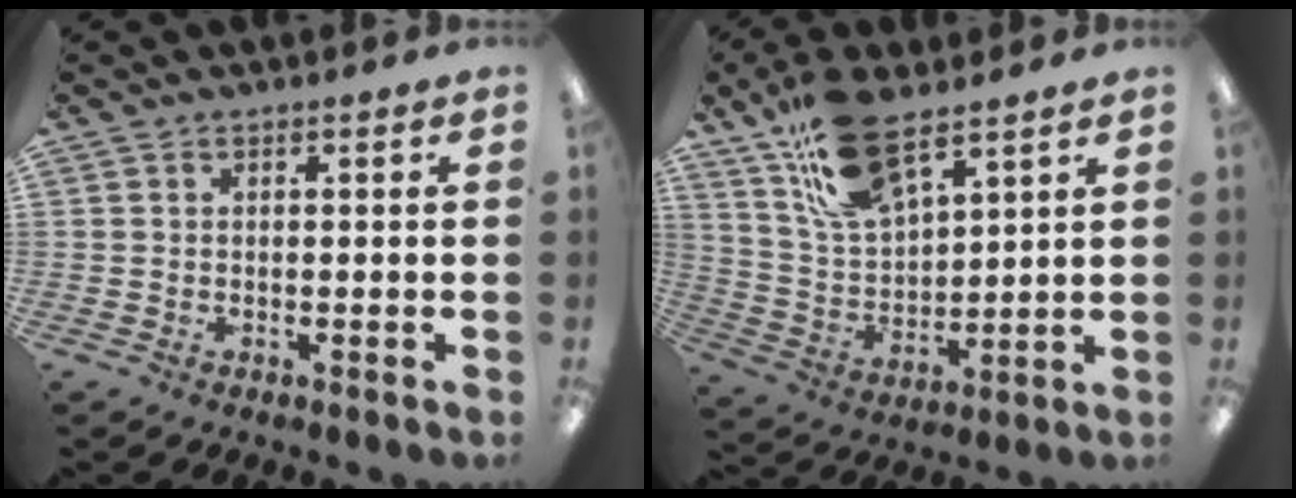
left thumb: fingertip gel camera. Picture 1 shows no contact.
{"total": 15.5, "force": [11.0, 6.3, 9.0], "torque": [-0.178, -0.043, 0.199]}